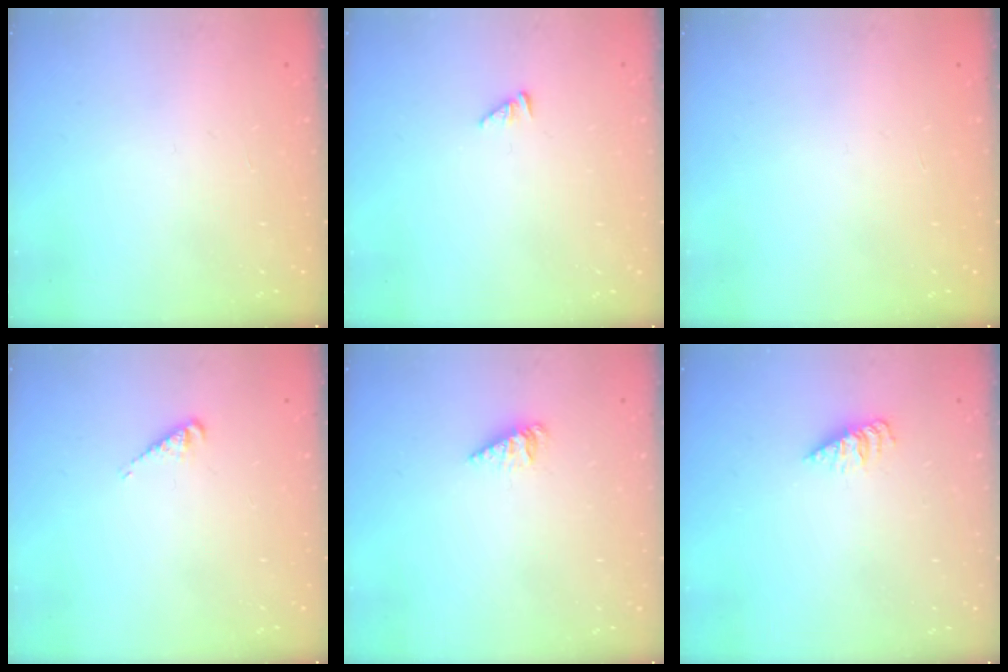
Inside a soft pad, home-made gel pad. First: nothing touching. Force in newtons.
{"total": 1.7, "press": 1.7, "slide": 0.3}
{"total": 0.0}
{"total": 3.7, "press": 3.7, "slide": 0.5}
{"total": 2.0, "press": 2.0, "slide": 0.3}
{"total": 2.0, "press": 2.0, "slide": 0.3}